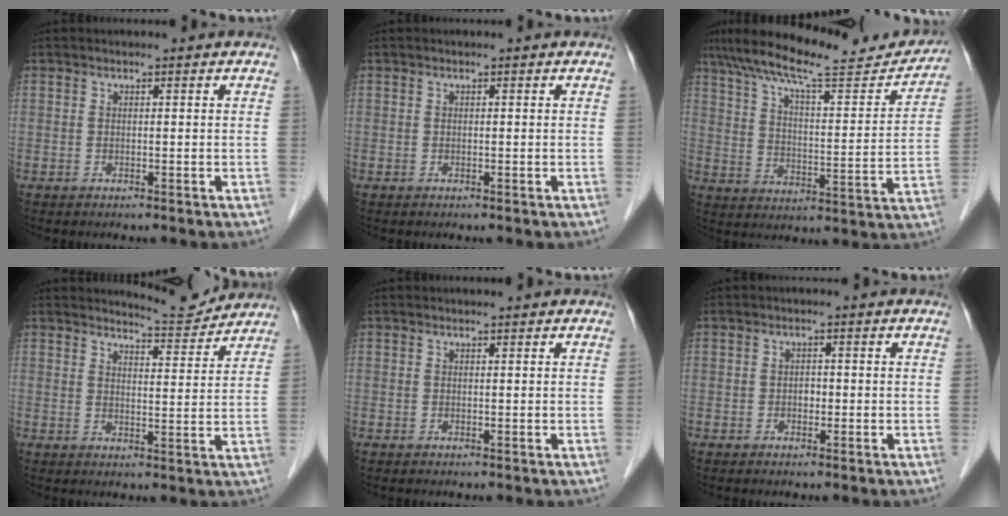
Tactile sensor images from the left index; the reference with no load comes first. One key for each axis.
{"total": 0.0}
{"total": 21.0, "fx": 18.8, "fy": 2.6, "fz": 9.0, "tx": -0.160, "ty": -0.001, "tz": 0.272}
{"total": 5.7, "fx": 5.7, "fy": 0.0, "fz": -0.3, "tx": -0.007, "ty": -0.015, "tz": 0.077}
{"total": 0.9, "fx": 0.8, "fy": 0.0, "fz": 0.3, "tx": -0.007, "ty": 0.004, "tz": 0.014}
{"total": 0.9, "fx": -0.2, "fy": 0.7, "fz": 0.6, "tx": -0.009, "ty": 0.003, "tz": -0.005}